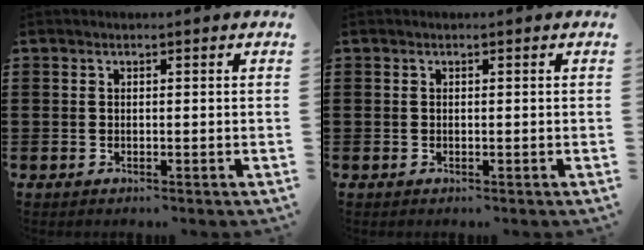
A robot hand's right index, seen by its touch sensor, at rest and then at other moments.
{"total": 0.0}